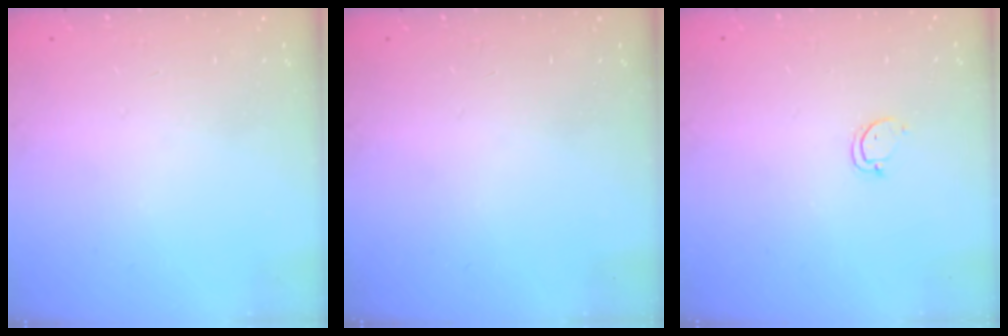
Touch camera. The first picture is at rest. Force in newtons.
{"total": 0.0}
{"total": 2.5, "press": 2.5, "slide": 0.3}